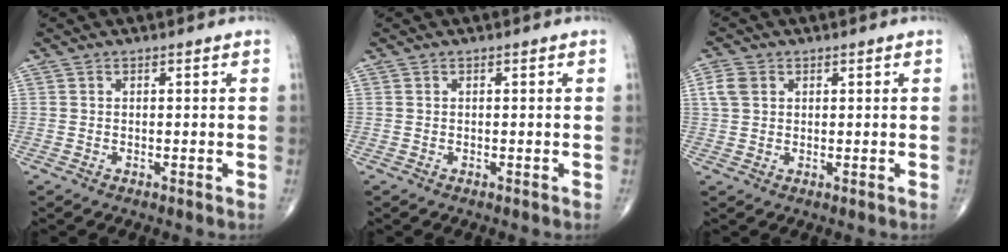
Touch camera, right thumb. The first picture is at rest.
{"total": 0.0}
{"total": 3.7, "force": [1.2, 2.9, 2.1], "torque": [-0.042, 0.006, 0.024]}